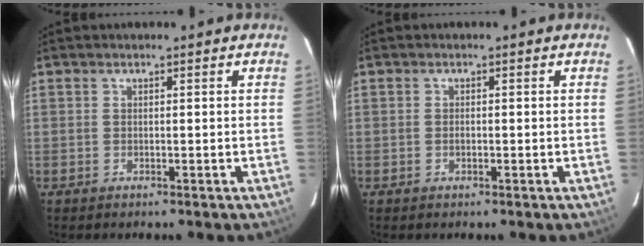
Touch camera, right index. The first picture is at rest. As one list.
[{"total": 0.6, "force": [-0.2, 0.4, 0.4], "torque": [-0.009, 0.002, -0.004]}]